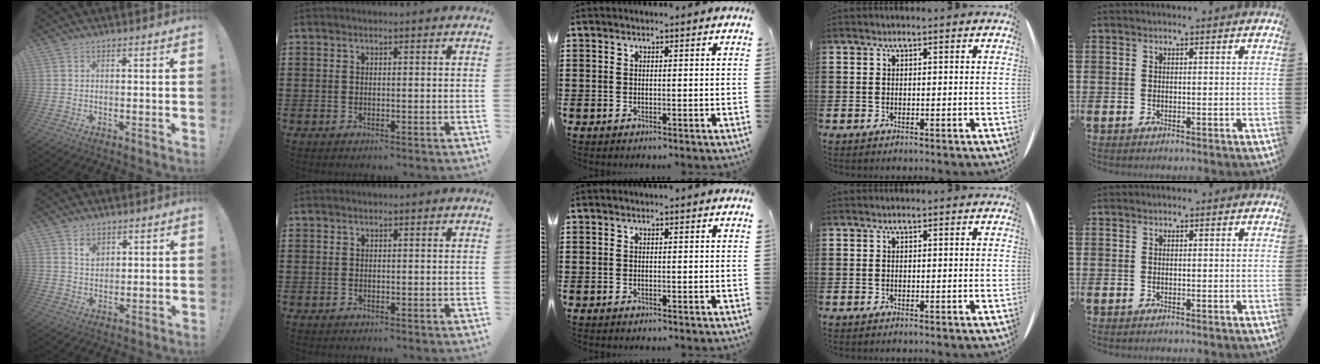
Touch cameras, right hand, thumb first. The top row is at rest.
{"thumb": {"total": 4.3, "force": [2.6, 3.1, 1.5], "torque": [-0.008, -0.016, 0.044]}}